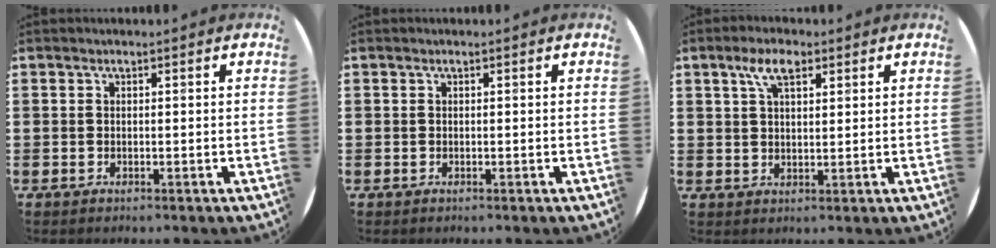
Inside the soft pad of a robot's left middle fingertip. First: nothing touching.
{"total": 0.0}
{"total": 4.9, "force": [3.0, 2.1, 3.3], "torque": [-0.065, 0.007, 0.051]}